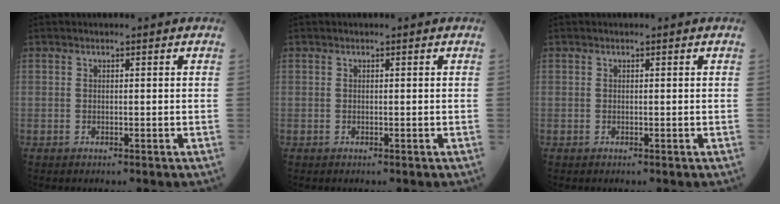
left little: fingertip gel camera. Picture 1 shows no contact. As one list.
[{"total": 0.0}, {"total": 0.0}]